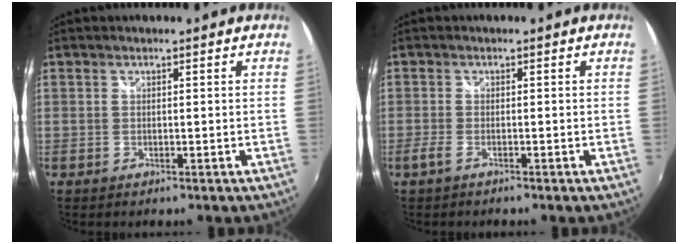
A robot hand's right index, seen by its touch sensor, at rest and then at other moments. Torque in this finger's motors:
{"motor_torque": [0.01, -0.08, 0.14, 0.02]}